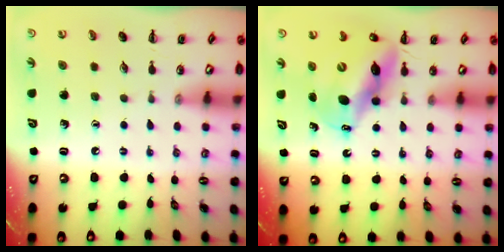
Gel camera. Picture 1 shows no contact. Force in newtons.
{"total": 12.9, "press": 12.5, "slide": 3.4}